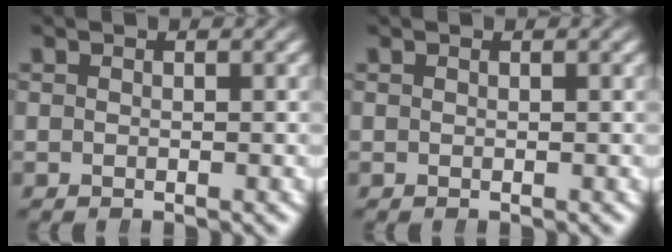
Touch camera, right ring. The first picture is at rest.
{"total": 0.0}